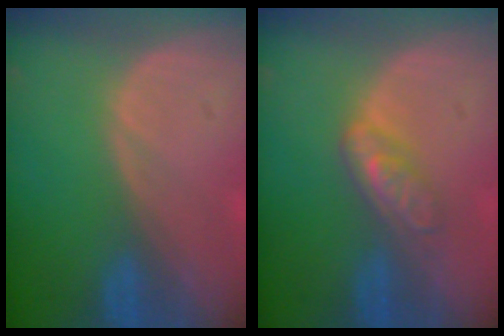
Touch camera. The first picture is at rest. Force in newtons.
{"total": 4.6, "press": 4.0, "slide": 2.2}